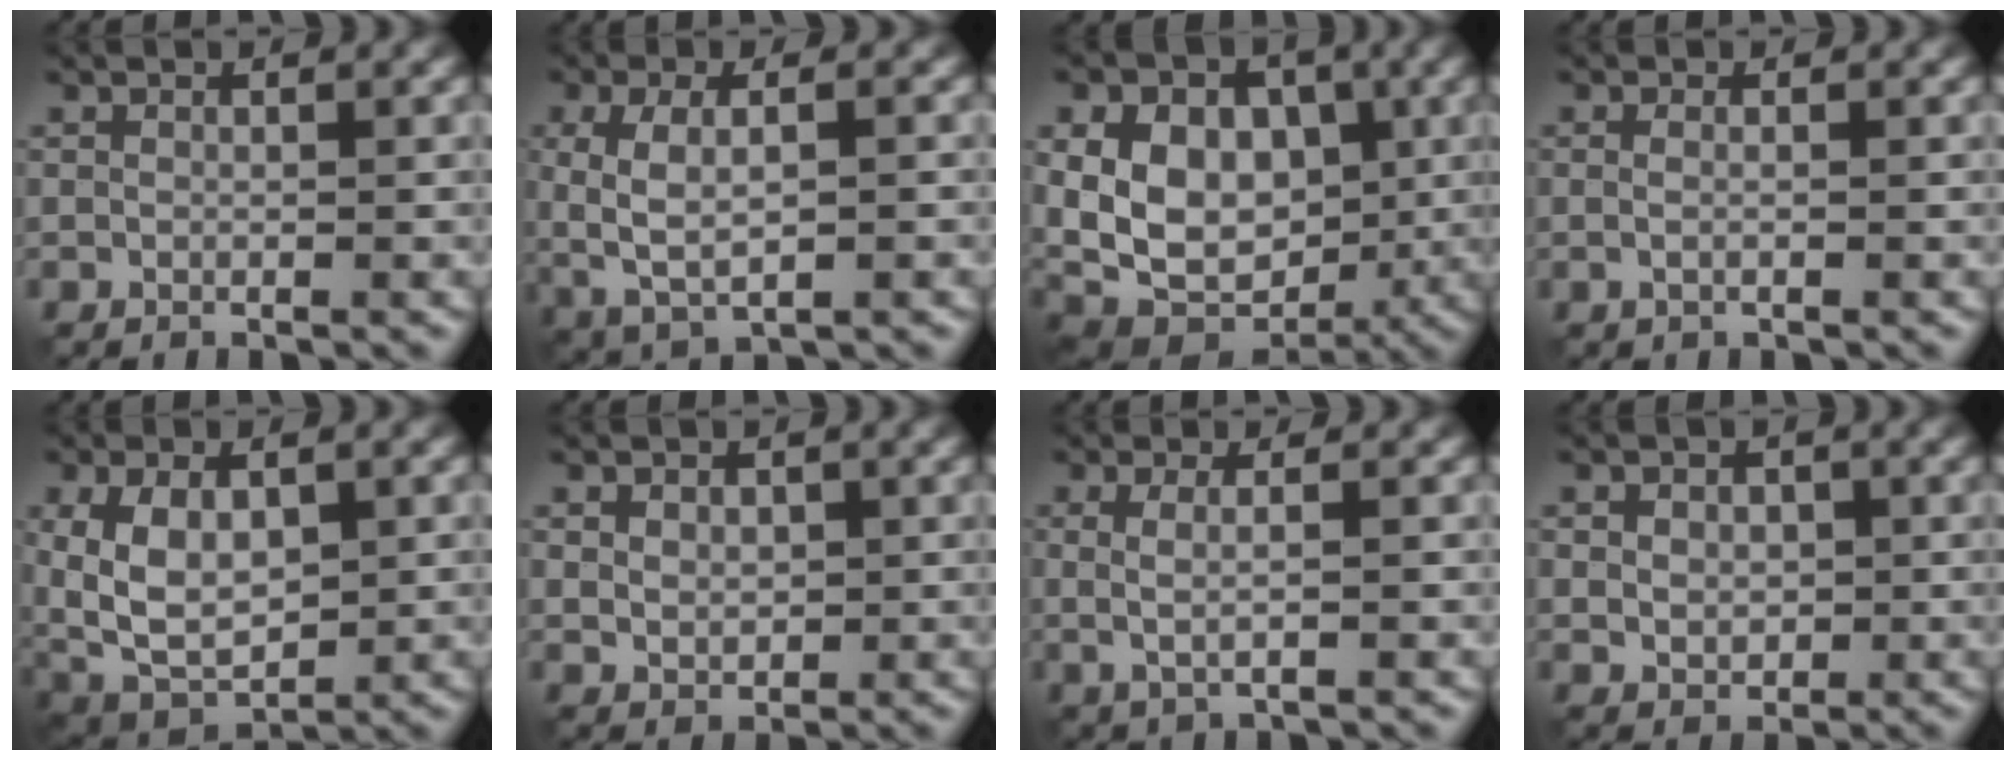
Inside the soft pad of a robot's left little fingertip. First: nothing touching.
{"total": 4.6, "force": [-0.3, 1.8, 4.2], "torque": [-0.093, -0.001, -0.001]}
{"total": 12.1, "force": [1.1, 9.2, 7.9], "torque": [-0.145, 0.017, 0.016]}
{"total": 1.1, "force": [0.1, 0.4, 1.0], "torque": [-0.014, -0.008, -0.004]}
{"total": 7.8, "force": [0.5, 4.6, 6.3], "torque": [-0.132, -0.001, 0.012]}
{"total": 2.2, "force": [0.5, 1.8, 1.3], "torque": [-0.024, 0.001, 0.009]}
{"total": 2.2, "force": [0.2, 0.7, 2.0], "torque": [-0.041, 0.000, 0.001]}
{"total": 2.9, "force": [0.3, 2.3, 1.7], "torque": [-0.027, 0.005, 0.001]}